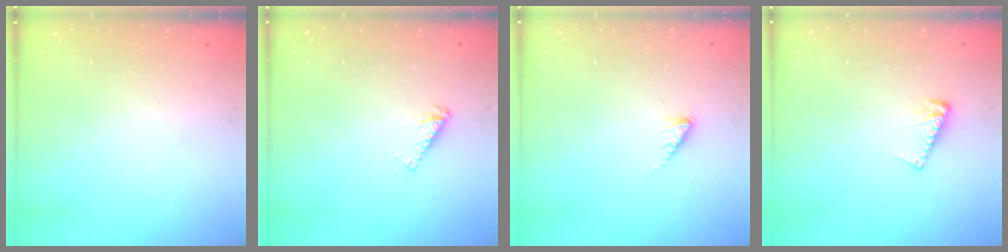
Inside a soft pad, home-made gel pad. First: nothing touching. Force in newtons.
{"total": 3.7, "press": 3.7, "slide": 0.3}
{"total": 0.8, "press": 0.8, "slide": 0.1}
{"total": 6.2, "press": 6.2, "slide": 0.5}